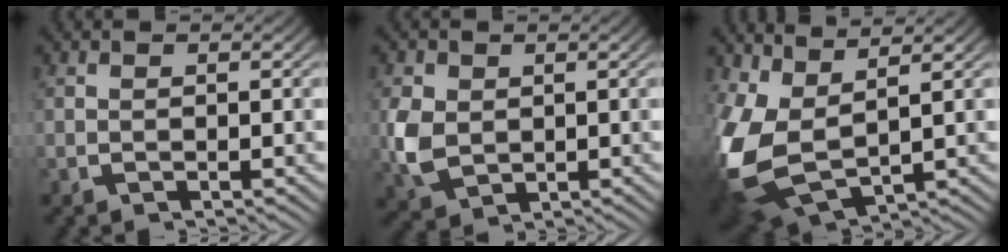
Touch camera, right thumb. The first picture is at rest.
{"total": 5.6, "force": [-0.4, 4.6, 3.3], "torque": [-0.106, -0.034, 0.016]}
{"total": 11.6, "force": [-1.1, 8.3, 8.1], "torque": [-0.237, -0.067, 0.019]}